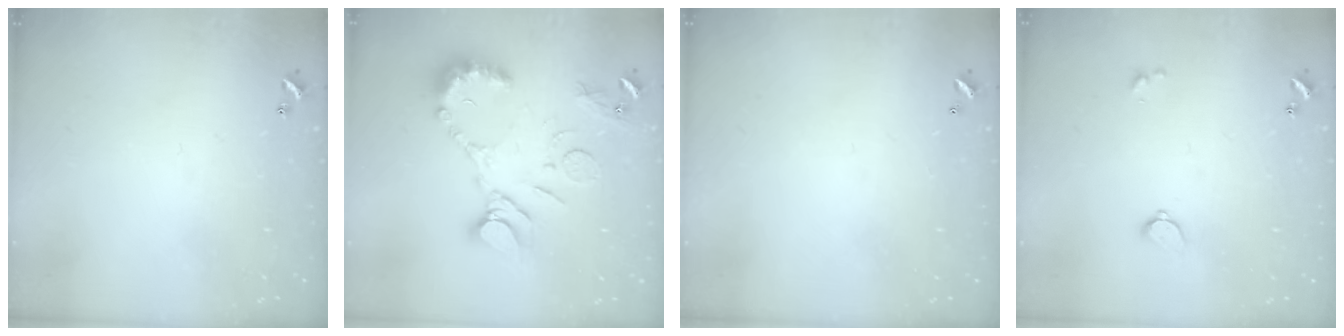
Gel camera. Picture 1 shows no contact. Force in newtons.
{"total": 14.1, "press": 14.0, "slide": 1.5}
{"total": 2.9, "press": 2.9, "slide": 0.1}
{"total": 1.5, "press": 1.4, "slide": 0.3}